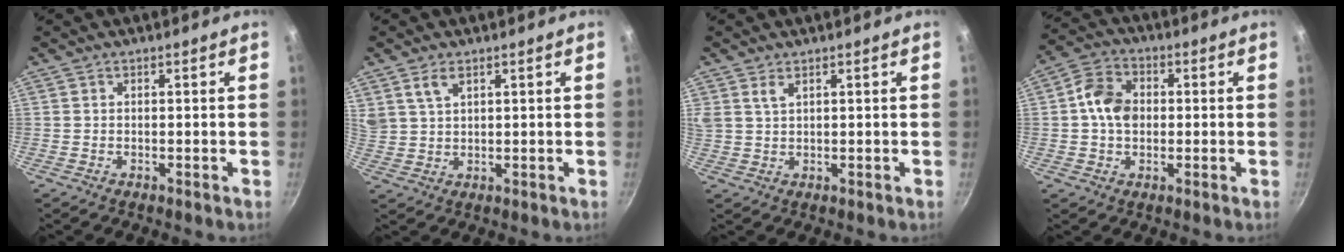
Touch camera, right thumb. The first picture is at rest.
{"total": 4.7, "force": [2.7, 2.4, 2.9], "torque": [-0.048, -0.006, 0.059]}
{"total": 2.7, "force": [1.6, 1.3, 1.8], "torque": [-0.033, -0.003, 0.035]}
{"total": 8.2, "force": [0.4, 6.2, 5.3], "torque": [-0.078, 0.017, -0.006]}